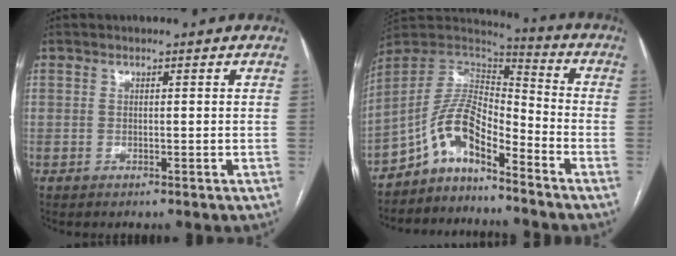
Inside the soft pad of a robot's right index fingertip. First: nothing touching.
{"total": 9.8, "force": [-6.8, 3.0, 6.3], "torque": [-0.126, 0.034, -0.129]}